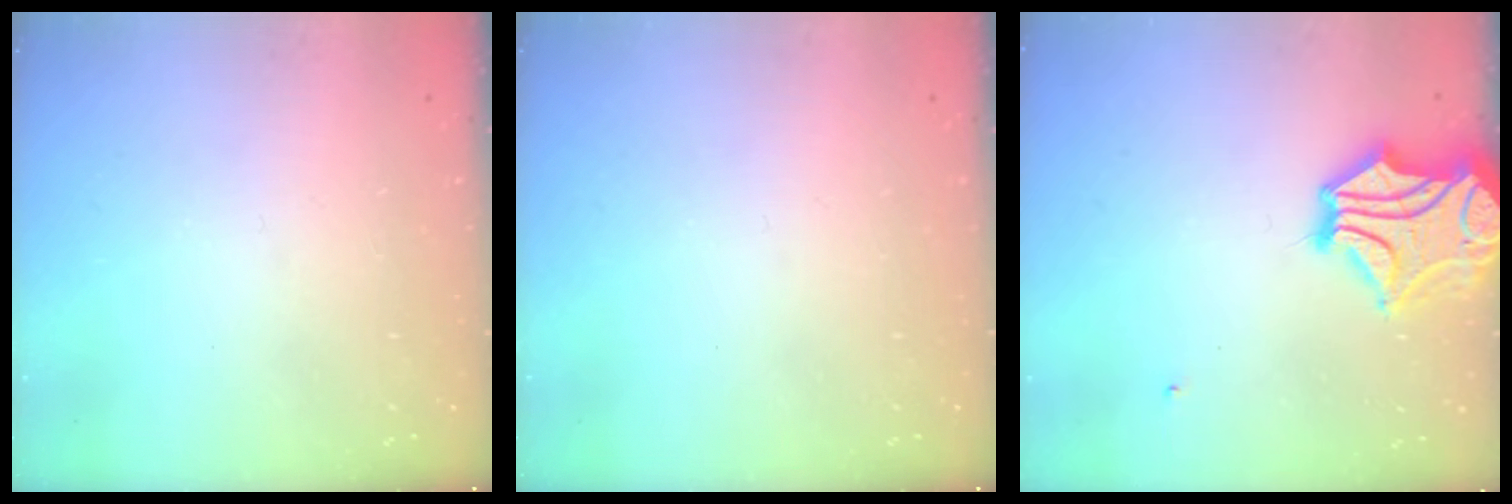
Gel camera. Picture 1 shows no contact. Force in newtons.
{"total": 0.0}
{"total": 7.6, "press": 7.2, "slide": 2.3}